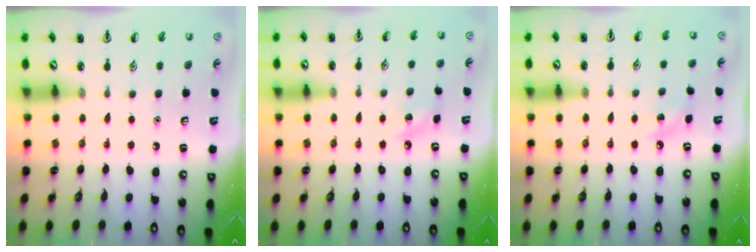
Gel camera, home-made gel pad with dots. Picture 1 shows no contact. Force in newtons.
{"total": 5.1, "press": 4.8, "slide": 1.6}
{"total": 5.1, "press": 4.8, "slide": 1.6}